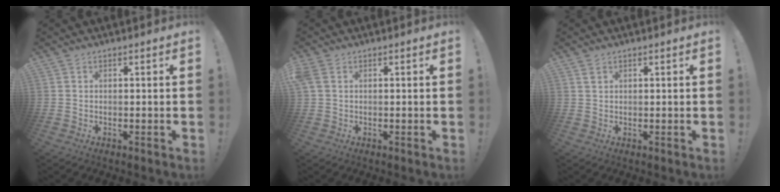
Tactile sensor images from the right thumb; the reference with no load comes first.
{"total": 3.0, "force": [1.0, 2.0, 2.0], "torque": [-0.045, 0.011, 0.022]}
{"total": 1.5, "force": [0.9, 0.7, 0.9], "torque": [-0.012, -0.003, 0.014]}